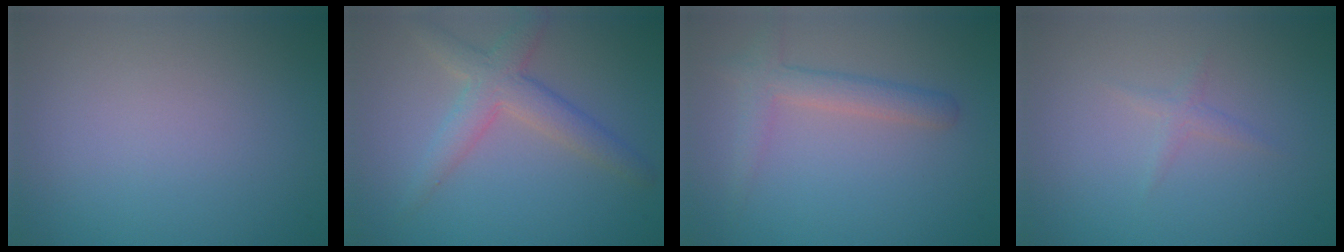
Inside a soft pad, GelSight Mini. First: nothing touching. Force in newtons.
{"total": 3.8, "press": 3.8, "slide": 0.3}
{"total": 2.6, "press": 2.6, "slide": 0.2}
{"total": 0.9, "press": 0.9, "slide": 0.1}